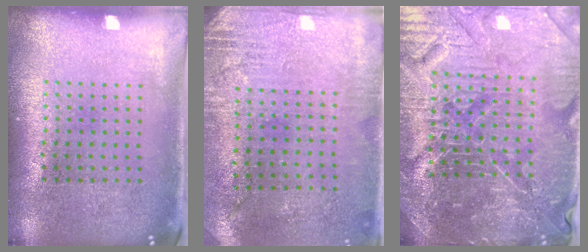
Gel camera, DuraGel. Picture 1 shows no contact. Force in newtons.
{"total": 2.8, "press": 2.5, "slide": 1.4}
{"total": 5.8, "press": 5.3, "slide": 2.1}